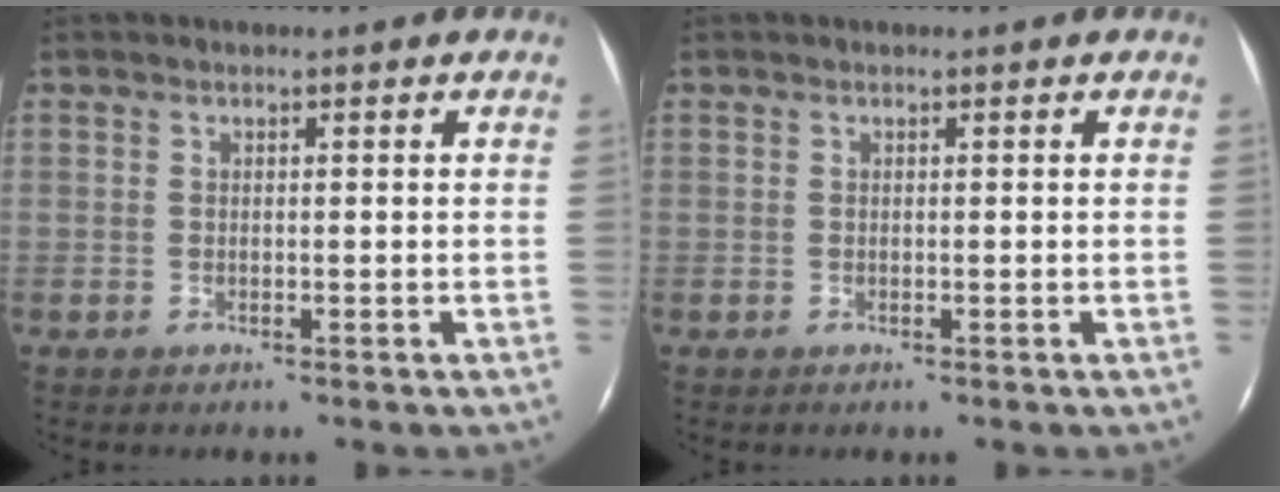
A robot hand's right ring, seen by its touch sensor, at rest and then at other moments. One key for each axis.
{"total": 0.0}